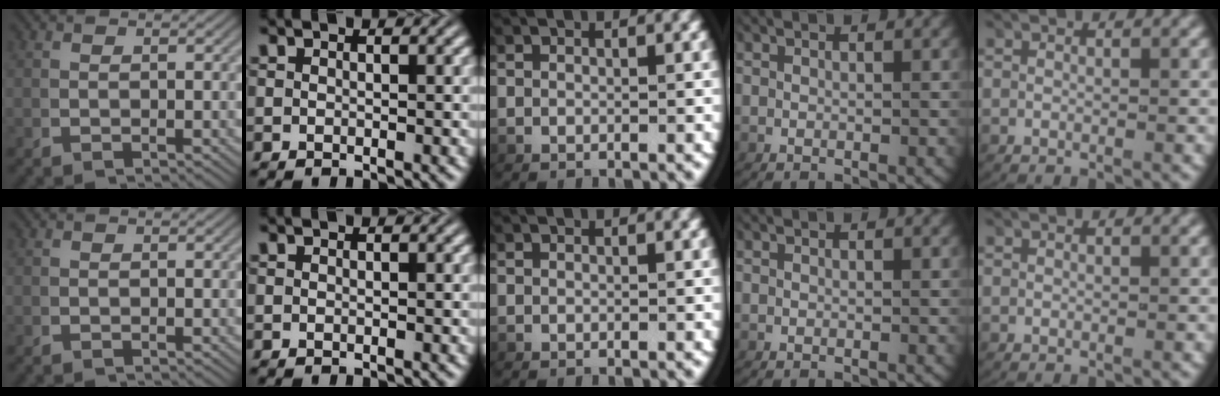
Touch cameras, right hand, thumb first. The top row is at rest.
{}